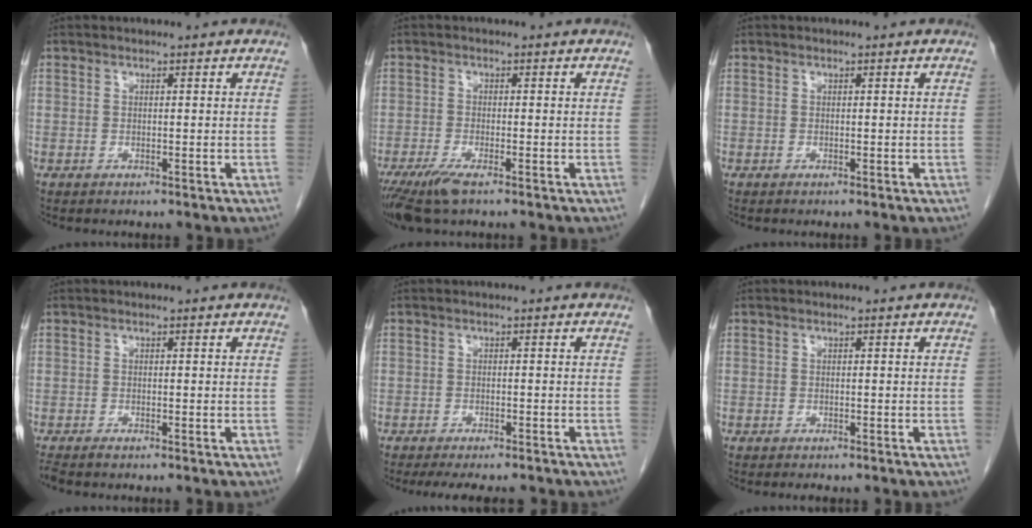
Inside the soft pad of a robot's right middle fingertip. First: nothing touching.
{"total": 5.0, "force": [-3.4, 0.8, 3.6], "torque": [-0.072, -0.015, -0.061]}
{"total": 0.0}
{"total": 1.2, "force": [-1.1, 0.1, 0.6], "torque": [-0.015, -0.005, -0.020]}
{"total": 7.8, "force": [-6.6, 2.1, 3.4], "torque": [-0.042, -0.010, -0.089]}
{"total": 0.9, "force": [-0.8, 0.3, 0.3], "torque": [-0.008, -0.002, -0.010]}